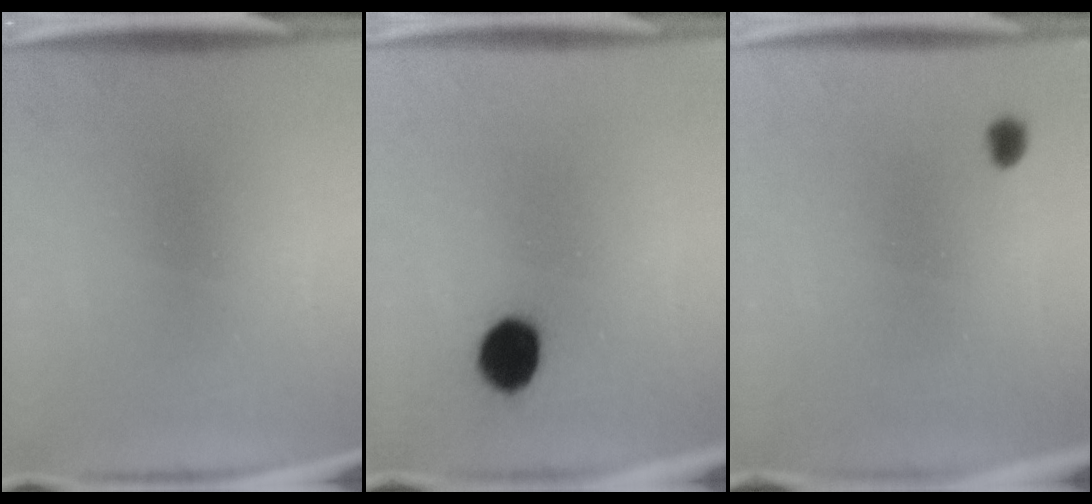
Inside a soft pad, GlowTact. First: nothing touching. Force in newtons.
{"total": 7.8}
{"total": 1.8}